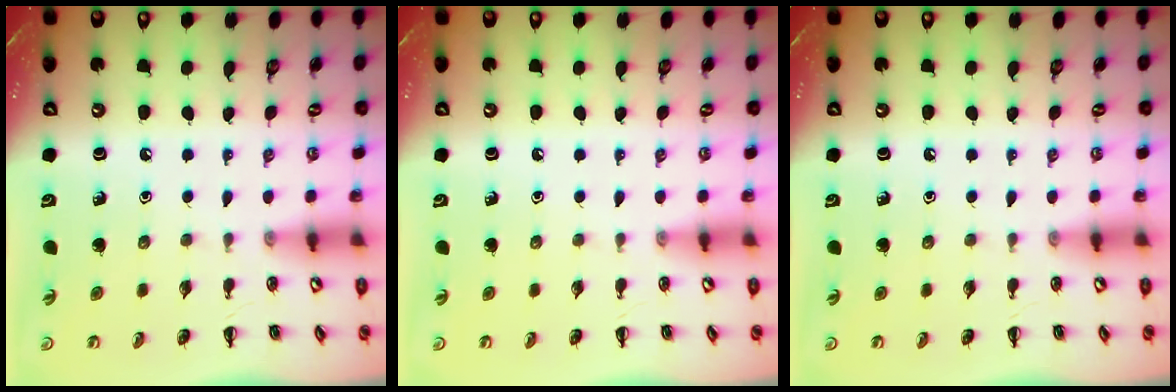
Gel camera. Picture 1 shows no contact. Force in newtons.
{"total": 0.0}
{"total": 0.0}